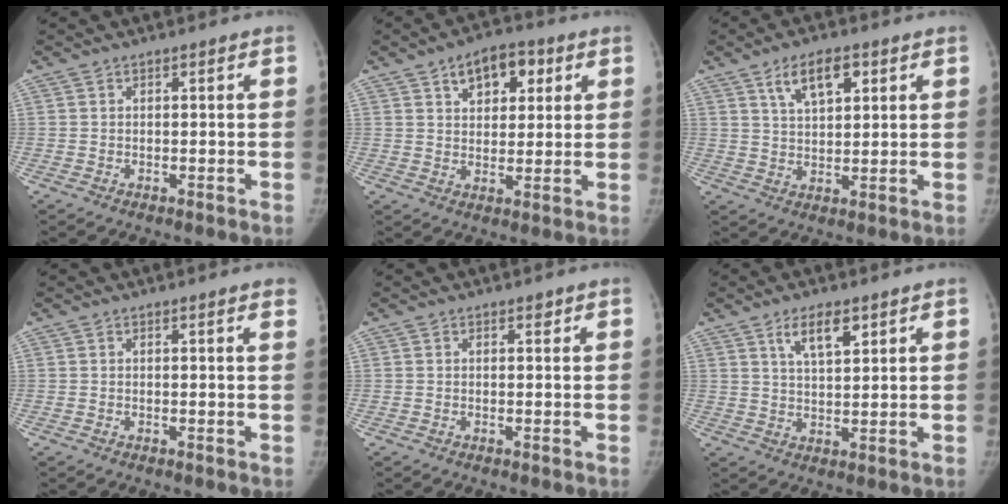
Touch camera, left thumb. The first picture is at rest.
{"total": 9.1, "force": [4.1, 5.6, 5.9], "torque": [-0.048, -0.007, 0.058]}
{"total": 7.7, "force": [3.8, 3.7, 5.6], "torque": [-0.077, -0.013, 0.068]}
{"total": 2.1, "force": [1.7, 0.3, 1.2], "torque": [-0.011, -0.002, 0.009]}
{"total": 0.8, "force": [0.6, 0.5, 0.4], "torque": [0.001, -0.003, 0.006]}
{"total": 6.1, "force": [3.5, 2.3, 4.4], "torque": [-0.065, -0.020, 0.064]}